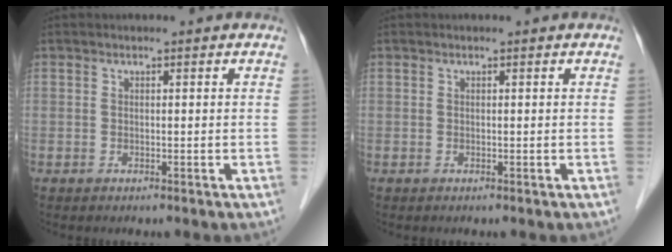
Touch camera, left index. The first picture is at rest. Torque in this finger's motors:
{"motor_torque": [0.02, -0.01, 0.05, 0.00]}